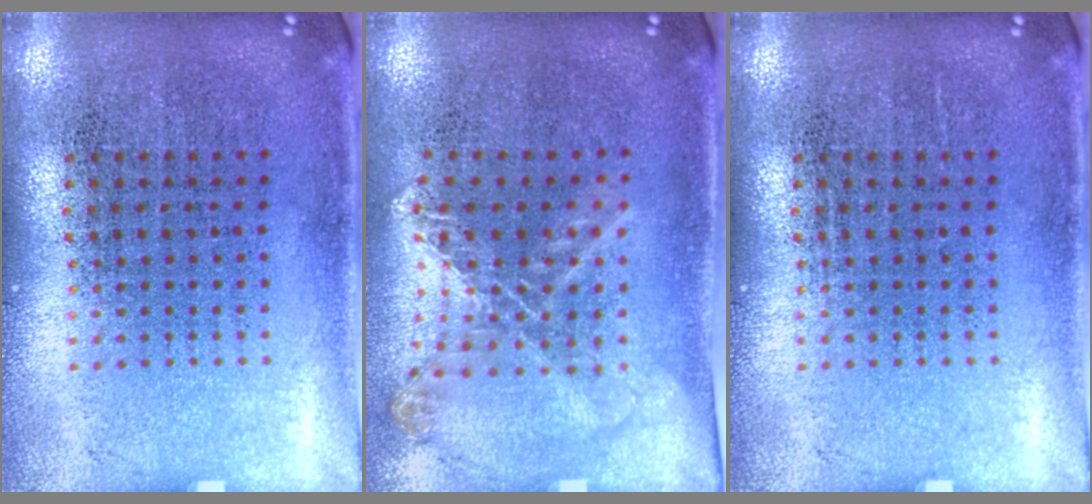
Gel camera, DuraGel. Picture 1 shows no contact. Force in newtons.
{"total": 1.1, "press": 1.1, "slide": 0.3}
{"total": 0.0}